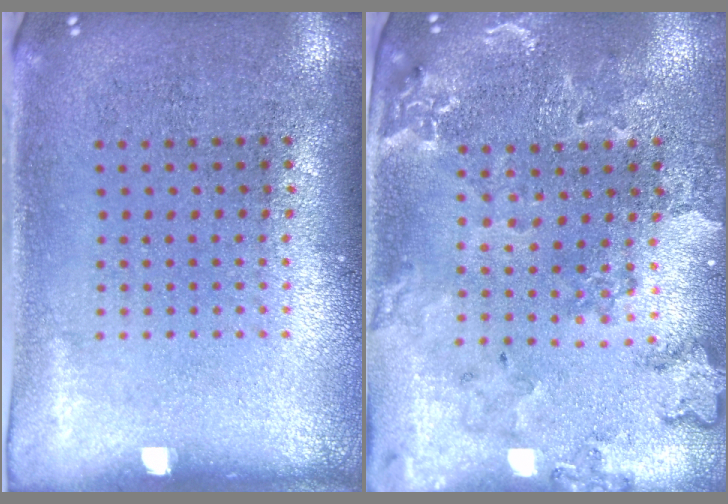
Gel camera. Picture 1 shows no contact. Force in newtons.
{"total": 0.9, "press": 0.9, "slide": 0.2}